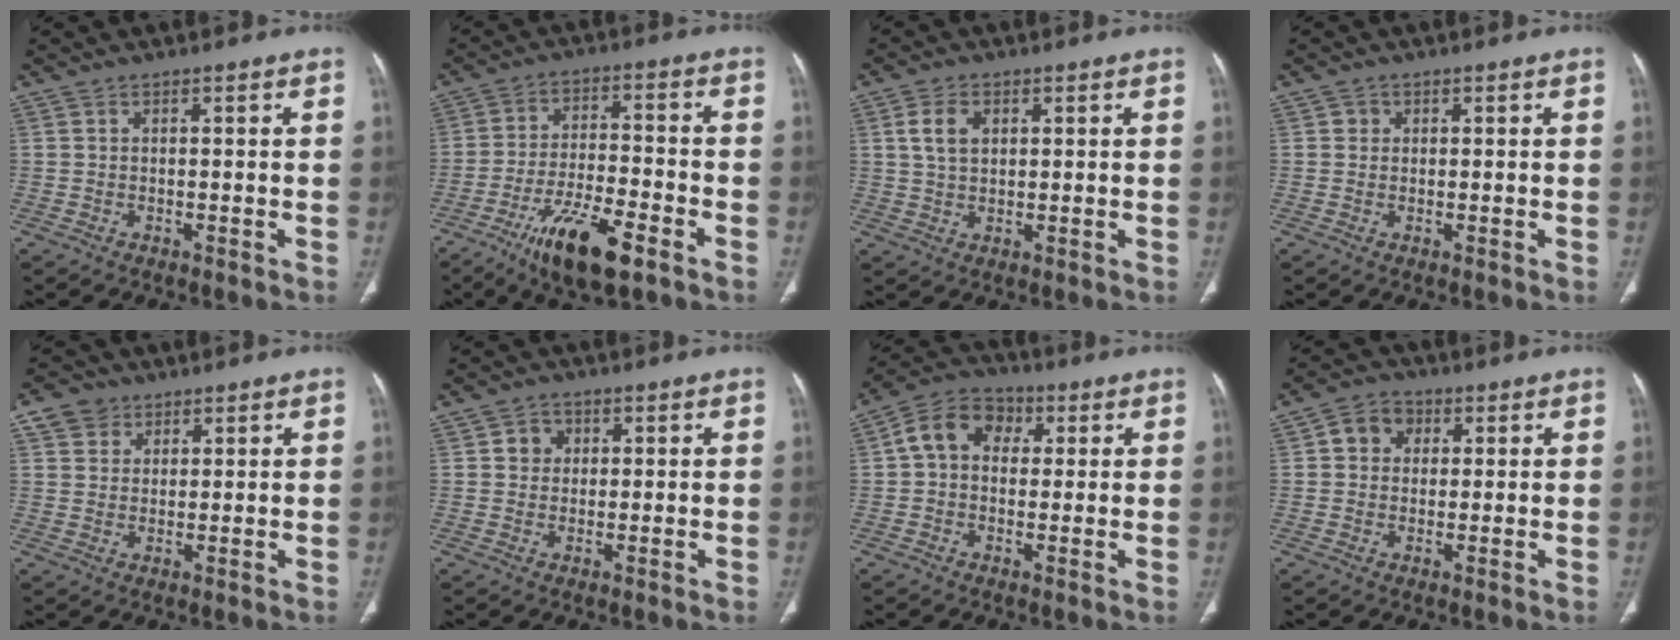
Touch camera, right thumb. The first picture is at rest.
{"total": 13.7, "force": [-7.9, 4.1, 10.4], "torque": [-0.186, 0.028, -0.132]}
{"total": 4.9, "force": [1.5, 3.3, 3.4], "torque": [-0.055, -0.003, 0.030]}
{"total": 1.3, "force": [0.3, 1.2, 0.2], "torque": [0.005, 0.002, 0.003]}
{"total": 4.8, "force": [2.5, 3.9, 1.3], "torque": [-0.009, -0.007, 0.047]}
{"total": 3.3, "force": [0.8, 3.0, 1.0], "torque": [0.004, 0.002, 0.009]}
{"total": 9.1, "force": [1.7, 7.1, 5.4], "torque": [-0.075, 0.024, 0.015]}
{"total": 5.4, "force": [1.3, 4.7, 2.3], "torque": [-0.016, 0.007, 0.015]}